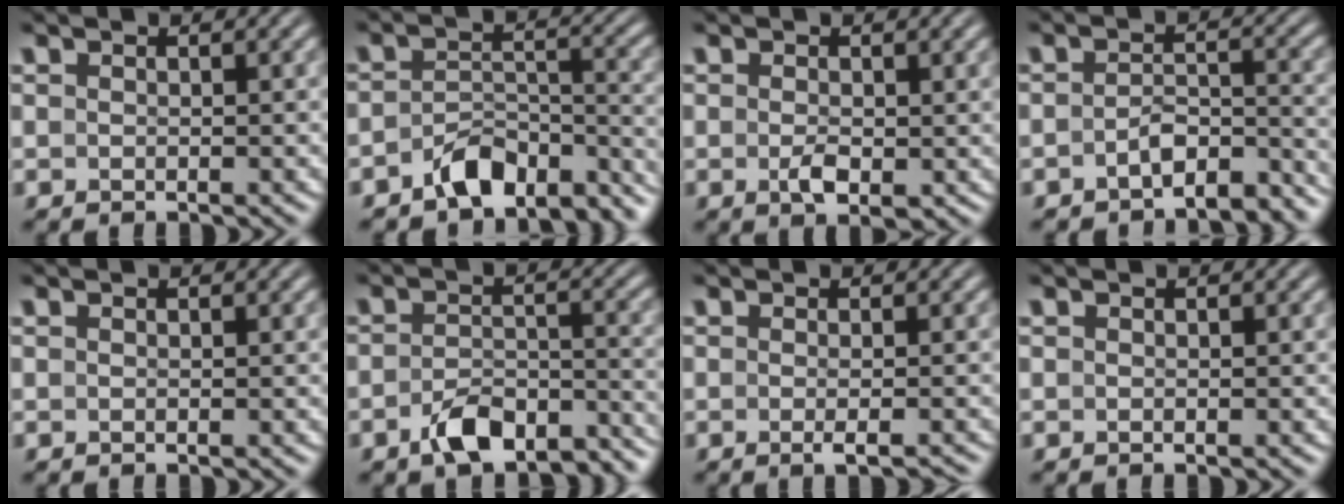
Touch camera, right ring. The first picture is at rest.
{"total": 7.0, "force": [-6.0, 2.5, 2.5], "torque": [-0.037, -0.016, -0.089]}
{"total": 2.0, "force": [-0.6, 0.8, 1.7], "torque": [-0.028, -0.013, -0.002]}
{"total": 5.5, "force": [-5.1, 1.4, 1.6], "torque": [-0.012, -0.015, -0.078]}
{"total": 0.0}
{"total": 5.5, "force": [-4.8, 1.8, 2.1], "torque": [-0.026, -0.007, -0.075]}
{"total": 1.7, "force": [-1.1, -0.2, 1.2], "torque": [-0.022, -0.001, -0.017]}
{"total": 0.0}